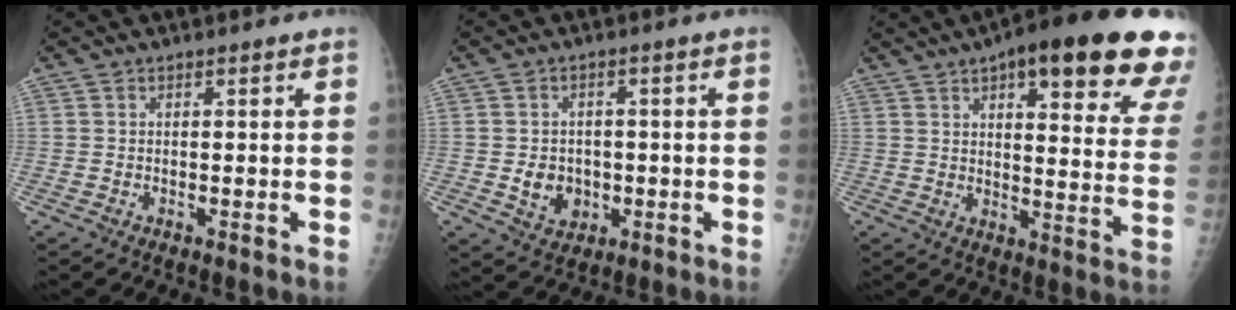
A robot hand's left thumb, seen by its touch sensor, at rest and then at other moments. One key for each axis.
{"total": 5.8, "fx": -1.0, "fy": 4.9, "fz": 2.9, "tx": -0.023, "ty": 0.005, "tz": -0.007}
{"total": 26.0, "fx": 15.5, "fy": 6.9, "fz": 19.6, "tx": -0.217, "ty": -0.037, "tz": 0.192}